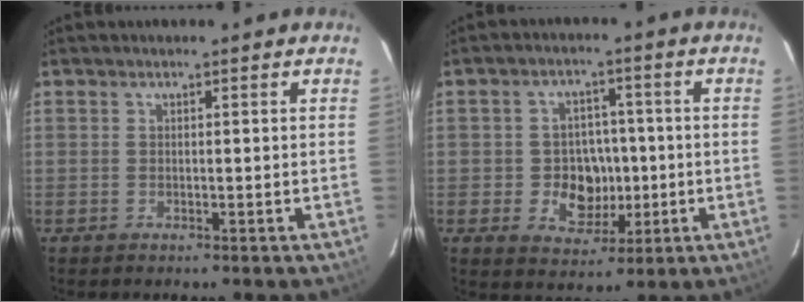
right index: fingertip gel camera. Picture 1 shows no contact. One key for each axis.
{"total": 8.1, "fx": -1.3, "fy": 7.0, "fz": 3.9, "tx": -0.084, "ty": 0.011, "tz": -0.007}